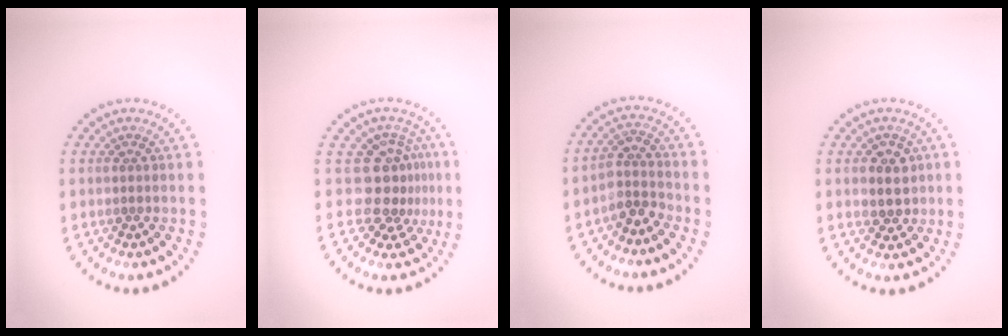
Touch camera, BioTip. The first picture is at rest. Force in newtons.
{"total": 3.5, "press": 2.4, "slide": 2.5}
{"total": 2.6, "press": 2.1, "slide": 1.6}
{"total": 2.5, "press": 2.3, "slide": 1.0}